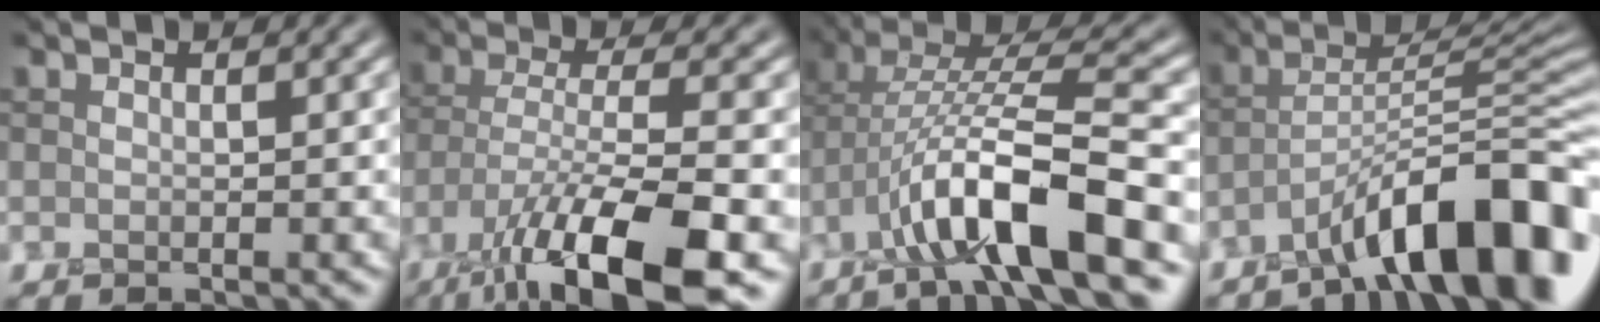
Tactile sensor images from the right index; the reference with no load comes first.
{"total": 11.7, "force": [-6.5, 3.5, 9.1], "torque": [-0.171, -0.020, -0.110]}
{"total": 10.1, "force": [-3.3, 3.1, 9.0], "torque": [-0.162, 0.013, -0.062]}
{"total": 11.3, "force": [-7.0, 2.6, 8.5], "torque": [-0.114, 0.024, -0.116]}